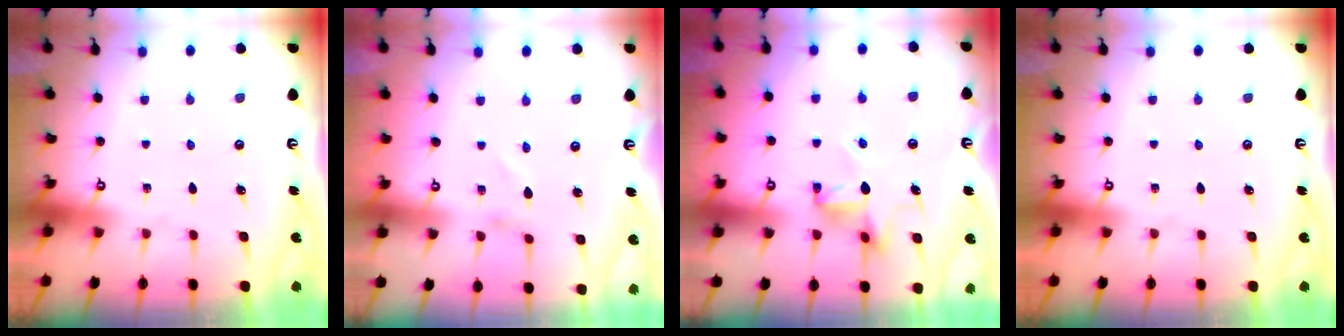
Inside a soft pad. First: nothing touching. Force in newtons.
{"total": 1.5, "press": 1.5, "slide": 0.1}
{"total": 7.2, "press": 7.1, "slide": 1.1}
{"total": 0.0}